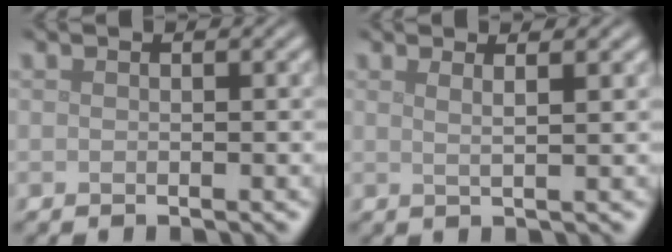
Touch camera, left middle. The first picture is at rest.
{"total": 2.5, "force": [1.3, 1.0, 1.8], "torque": [-0.010, 0.007, -0.007]}